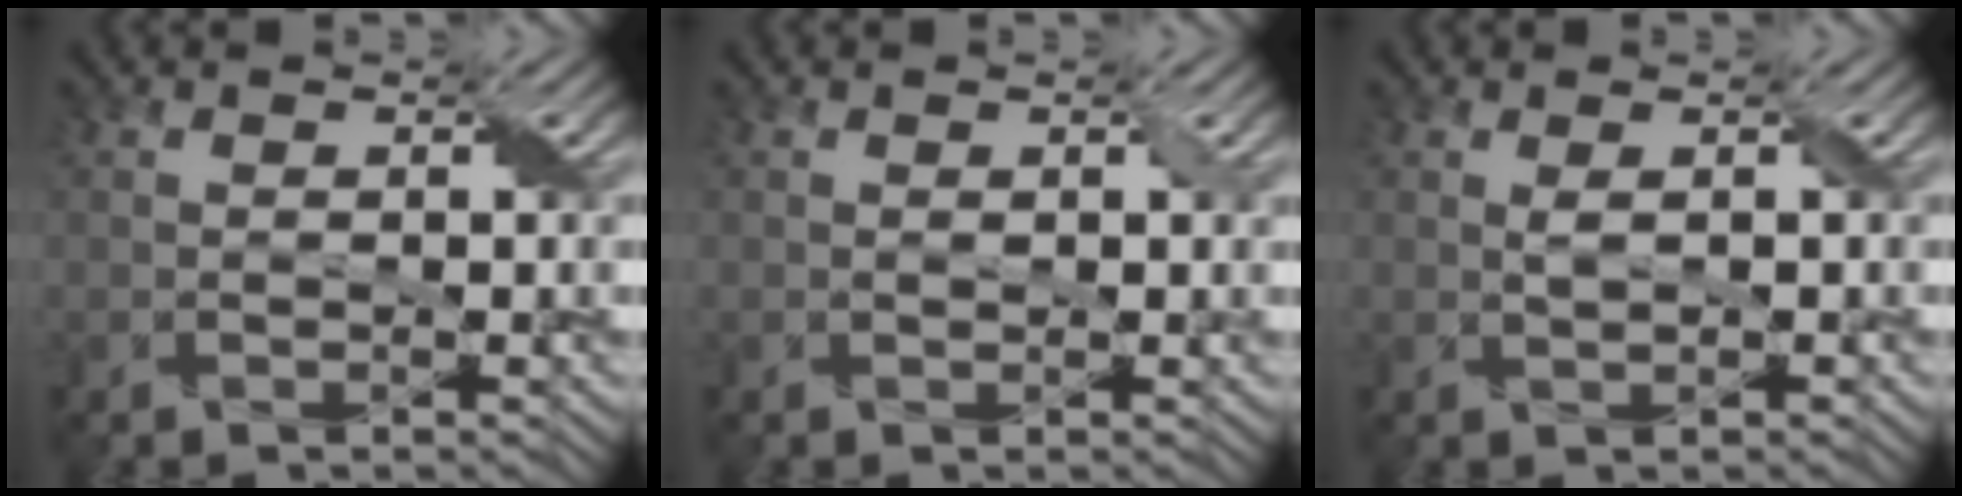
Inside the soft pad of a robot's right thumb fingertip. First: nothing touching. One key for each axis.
{"total": 0.7, "fx": 0.3, "fy": 0.4, "fz": 0.5, "tx": -0.010, "ty": -0.001, "tz": 0.005}
{"total": 0.9, "fx": 0.3, "fy": 0.1, "fz": 0.8, "tx": -0.023, "ty": 0.003, "tz": 0.006}